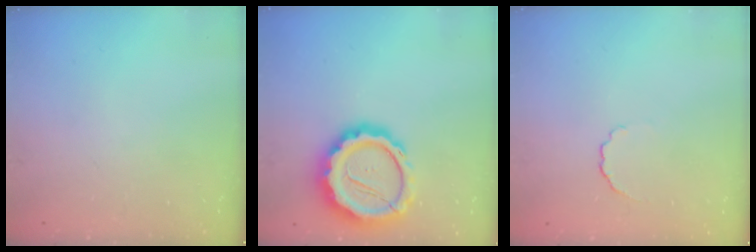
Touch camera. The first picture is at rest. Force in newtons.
{"total": 16.7, "press": 16.5, "slide": 2.9}
{"total": 2.9, "press": 2.7, "slide": 1.0}